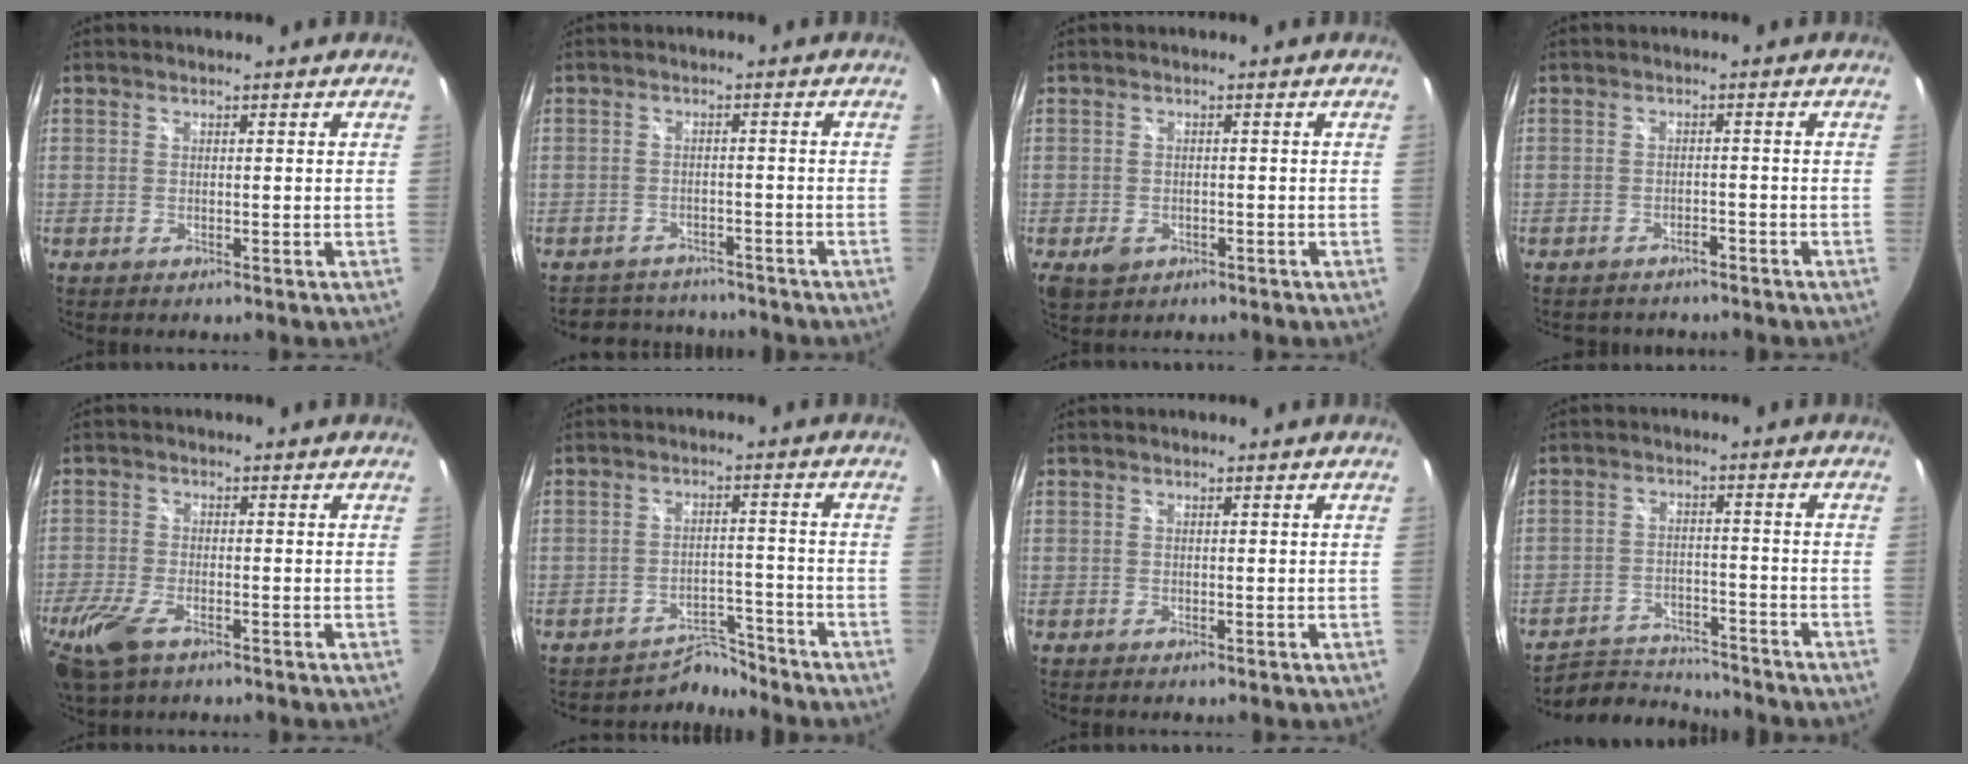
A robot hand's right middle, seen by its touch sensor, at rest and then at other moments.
{"total": 6.9, "force": [-6.4, 2.5, 0.7], "torque": [-0.024, 0.015, -0.094]}
{"total": 3.8, "force": [-1.7, 2.8, 1.9], "torque": [-0.042, -0.006, -0.023]}
{"total": 4.3, "force": [-3.6, 1.9, 1.1], "torque": [-0.030, -0.006, -0.049]}
{"total": 10.3, "force": [-6.2, 4.4, 7.0], "torque": [-0.181, -0.033, -0.119]}
{"total": 5.6, "force": [-5.4, 1.2, -0.7], "torque": [0.007, 0.014, -0.086]}
{"total": 0.0}
{"total": 8.6, "force": [-8.4, 1.8, 0.7], "torque": [-0.036, 0.011, -0.138]}